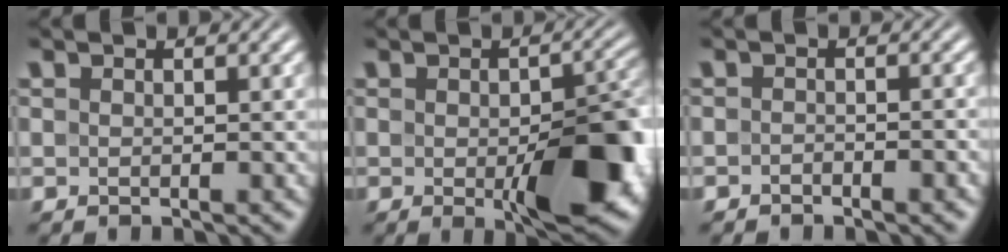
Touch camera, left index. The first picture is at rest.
{"total": 9.6, "force": [-2.6, 4.4, 8.1], "torque": [-0.112, -0.020, -0.030]}
{"total": 1.5, "force": [-1.1, 0.5, 0.8], "torque": [-0.014, 0.001, -0.020]}